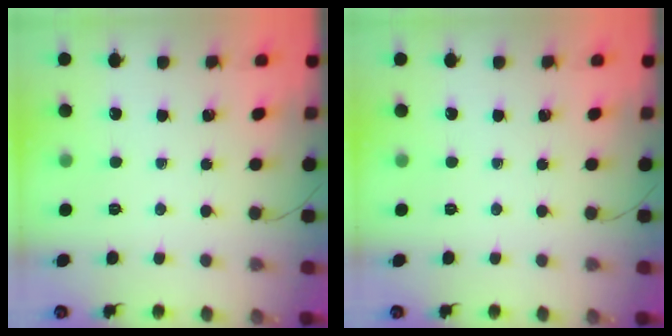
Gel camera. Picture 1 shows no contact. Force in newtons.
{"total": 0.0}